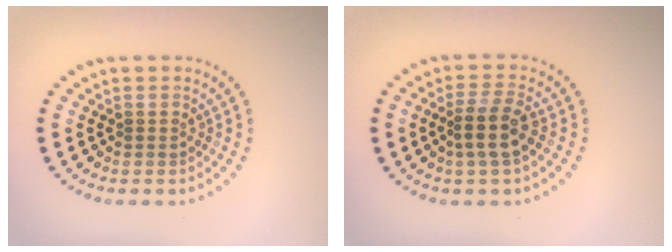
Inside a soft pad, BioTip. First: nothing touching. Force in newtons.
{"total": 2.9, "press": 2.6, "slide": 1.4}